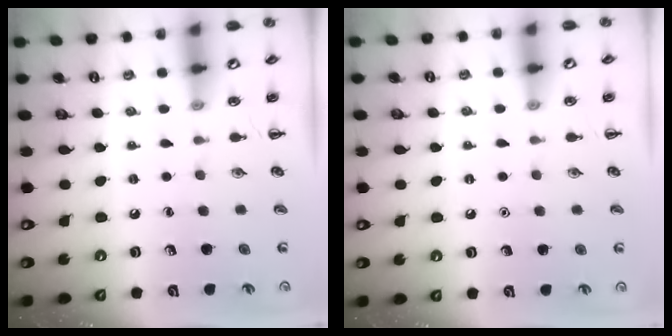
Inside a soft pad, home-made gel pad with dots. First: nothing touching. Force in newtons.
{"total": 1.6, "press": 1.6, "slide": 0.1}